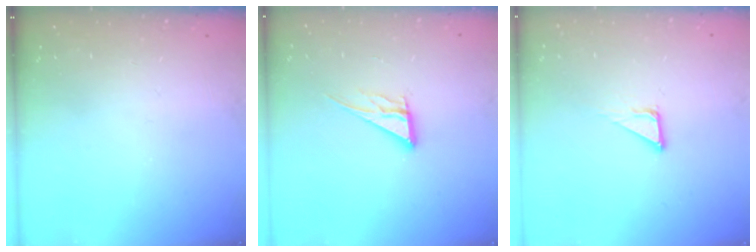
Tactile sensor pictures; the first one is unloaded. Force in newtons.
{"total": 7.1, "press": 7.1, "slide": 0.2}
{"total": 4.4, "press": 4.4, "slide": 0.1}